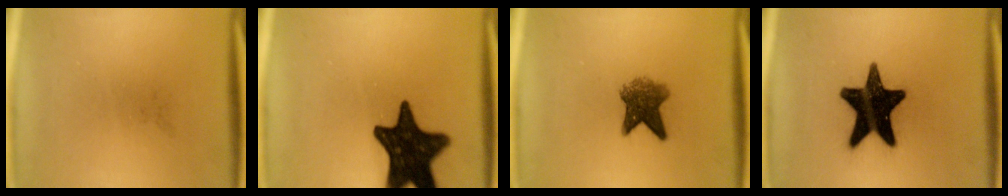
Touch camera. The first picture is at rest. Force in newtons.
{"total": 18.2}
{"total": 5.9}
{"total": 18.6}